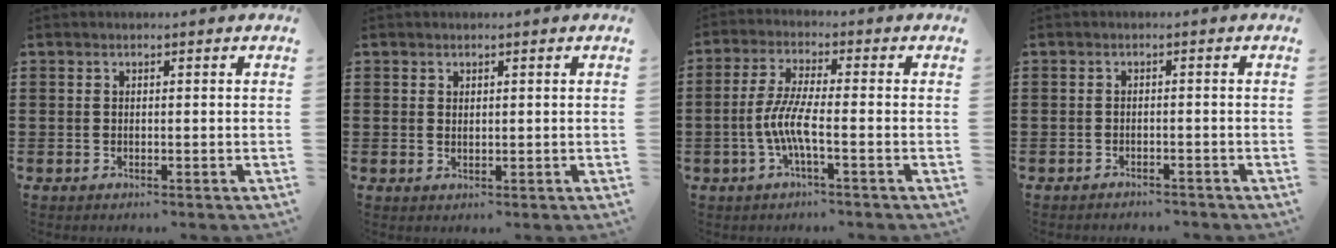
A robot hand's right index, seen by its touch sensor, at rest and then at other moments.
{"total": 0.9, "force": [0.7, 0.5, 0.0], "torque": [-0.001, 0.004, 0.013]}
{"total": 6.1, "force": [-2.1, 0.9, 5.7], "torque": [-0.134, -0.014, -0.049]}
{"total": 1.4, "force": [-1.4, 0.1, 0.0], "torque": [-0.005, 0.002, -0.030]}